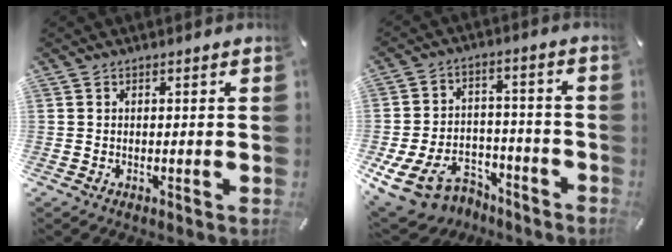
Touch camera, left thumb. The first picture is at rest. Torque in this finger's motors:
{"motor_torque": [0.53, 2.85, 0.48, 0.13, 0.29]}